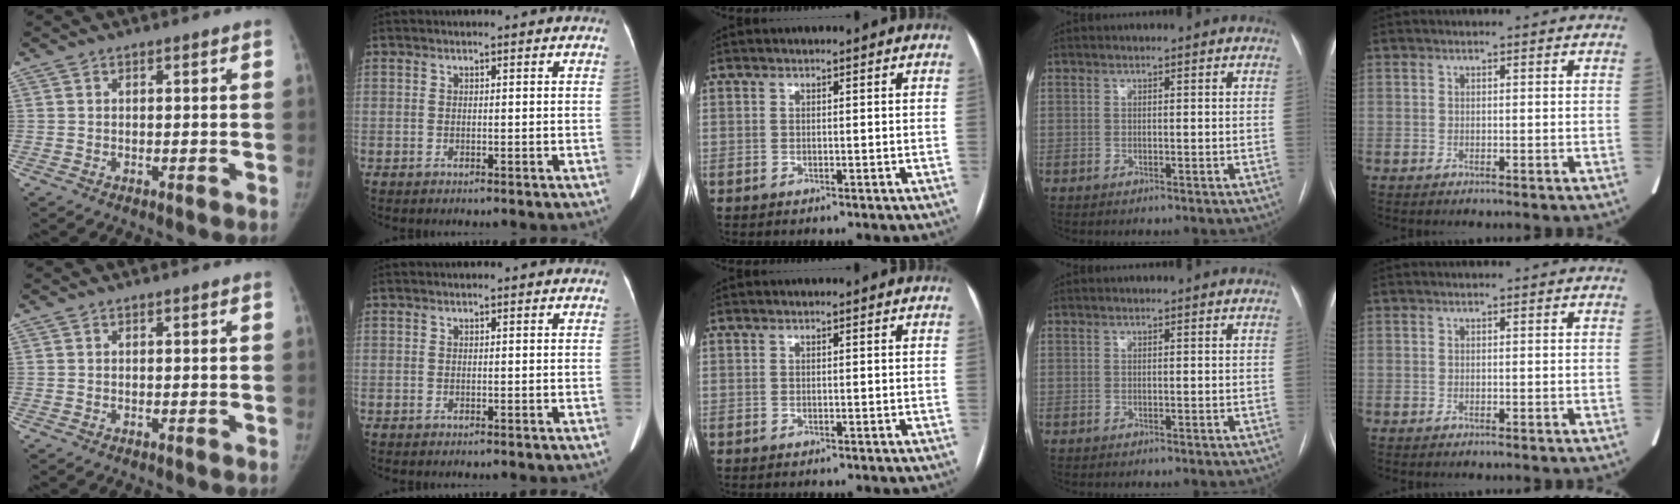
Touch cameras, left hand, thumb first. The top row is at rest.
{}